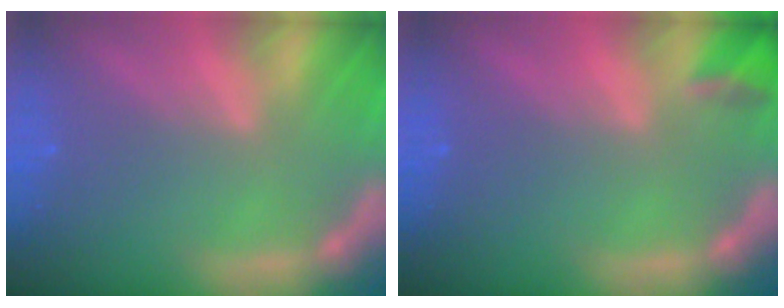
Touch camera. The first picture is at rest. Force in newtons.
{"total": 1.9}